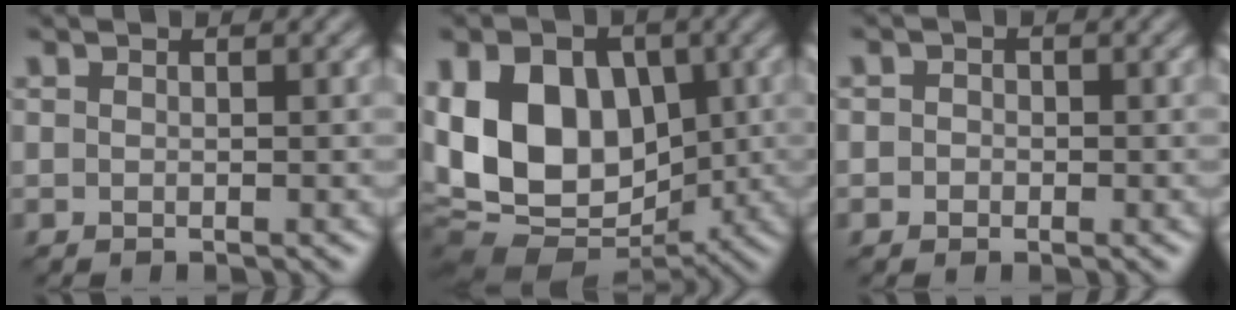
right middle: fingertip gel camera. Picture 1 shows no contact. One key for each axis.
{"total": 14.2, "fx": -0.6, "fy": 10.3, "fz": 9.6, "tx": -0.167, "ty": 0.009, "tz": -0.014}
{"total": 1.3, "fx": 0.1, "fy": 1.2, "fz": 0.5, "tx": 0.006, "ty": -0.001, "tz": -0.011}